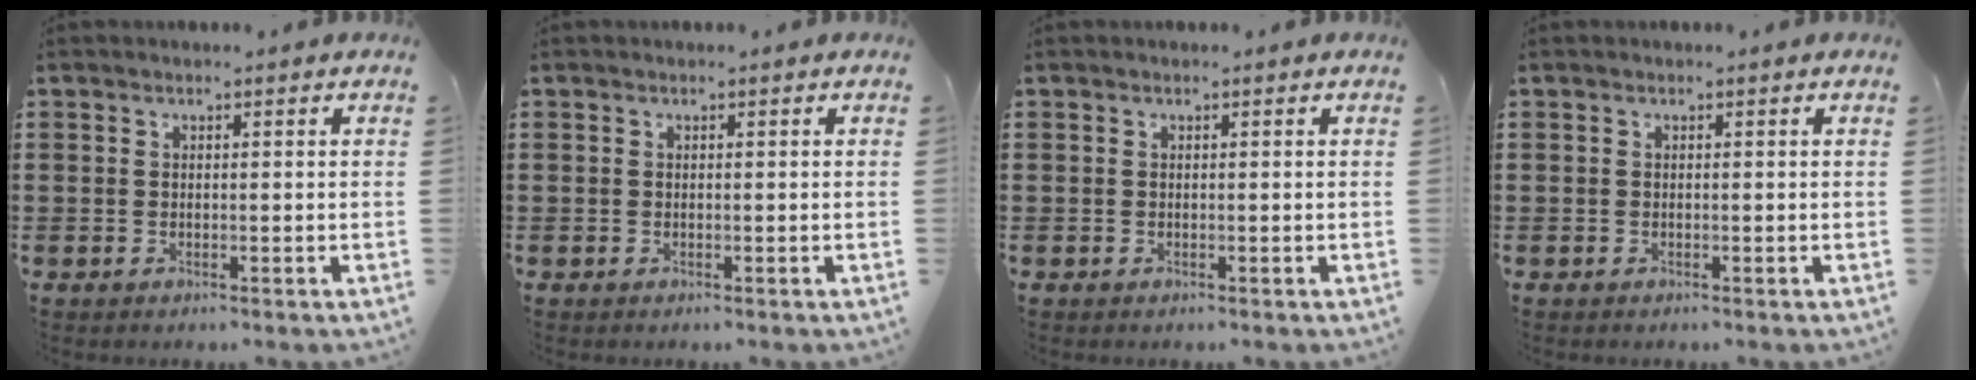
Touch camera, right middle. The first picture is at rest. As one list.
[{"total": 0.0}, {"total": 0.0}, {"total": 0.0}]